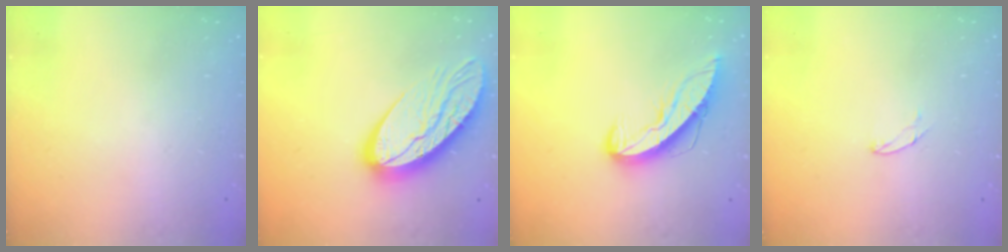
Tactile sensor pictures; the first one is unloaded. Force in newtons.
{"total": 16.7, "press": 16.6, "slide": 1.7}
{"total": 9.3, "press": 9.3, "slide": 0.9}
{"total": 4.2, "press": 4.2, "slide": 0.3}